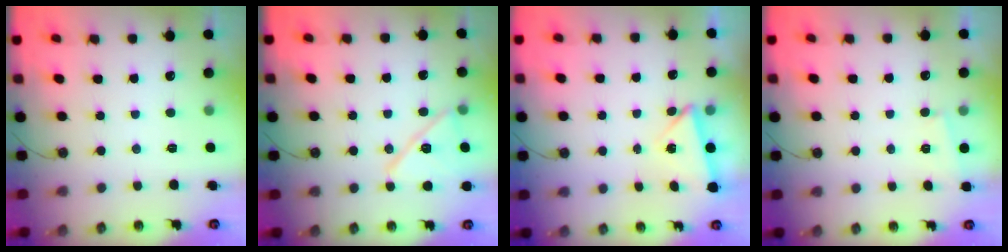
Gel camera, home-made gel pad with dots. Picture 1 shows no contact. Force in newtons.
{"total": 13.6, "press": 13.6, "slide": 0.2}
{"total": 5.5, "press": 2.5, "slide": 5.0}
{"total": 1.6, "press": 1.0, "slide": 1.2}